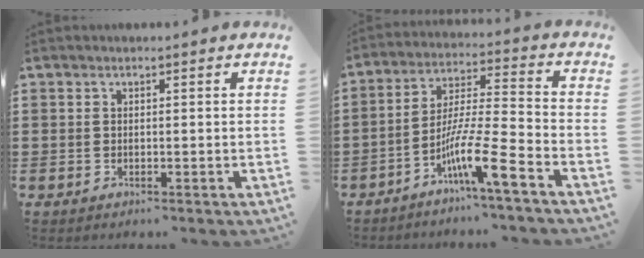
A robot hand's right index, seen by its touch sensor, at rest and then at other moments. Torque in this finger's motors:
{"motor_torque": [-0.03, 0.09, -0.03, -0.05]}